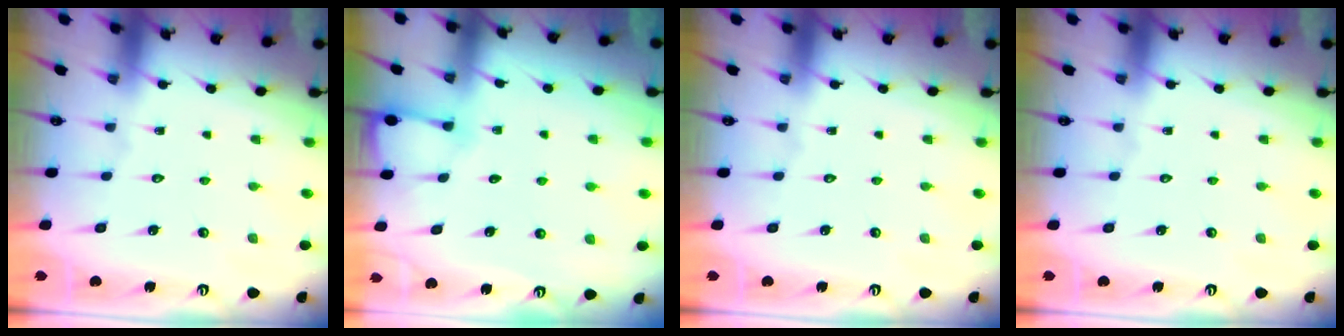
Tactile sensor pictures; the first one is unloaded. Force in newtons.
{"total": 4.5, "press": 4.5, "slide": 0.5}
{"total": 0.0}
{"total": 0.0}